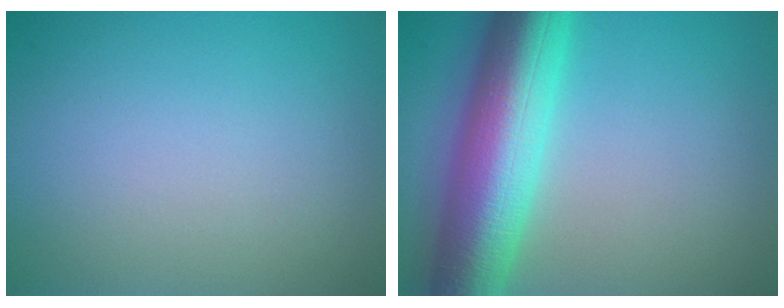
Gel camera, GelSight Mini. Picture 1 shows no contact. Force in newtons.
{"total": 10.9, "press": 10.9, "slide": 0.1}